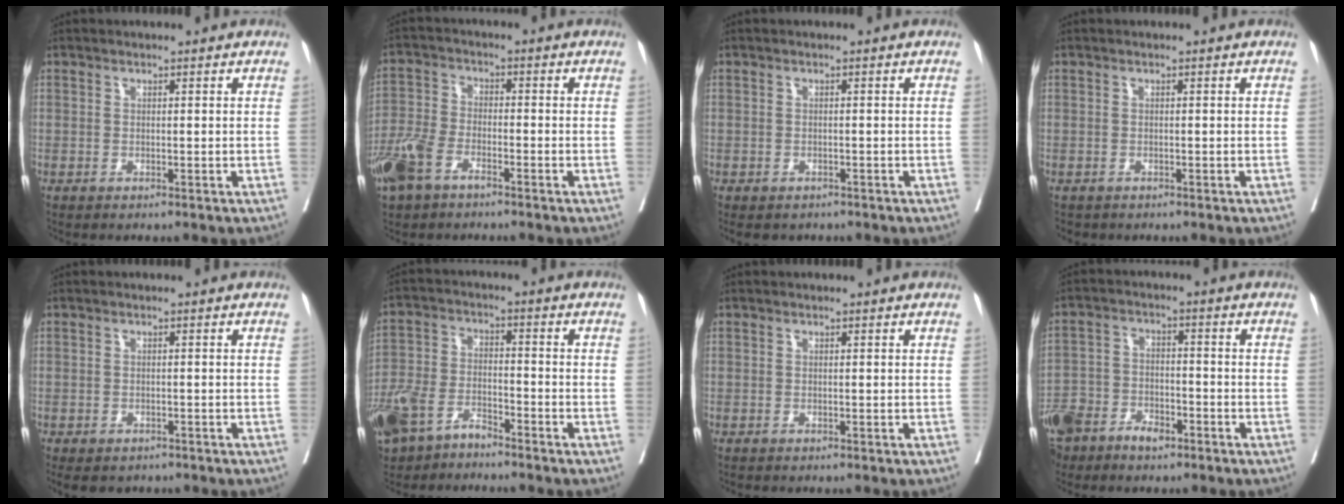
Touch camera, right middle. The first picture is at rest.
{"total": 7.0, "force": [-4.5, 3.2, 4.3], "torque": [-0.111, -0.005, -0.091]}
{"total": 3.8, "force": [-3.1, 1.9, 0.9], "torque": [-0.011, -0.001, -0.039]}
{"total": 1.3, "force": [-1.1, 0.7, 0.1], "torque": [-0.012, -0.002, -0.018]}
{"total": 5.6, "force": [-4.3, 3.0, 1.8], "torque": [-0.030, -0.001, -0.055]}
{"total": 11.2, "force": [-8.5, 4.4, 5.8], "torque": [-0.125, -0.020, -0.163]}
{"total": 0.0}
{"total": 10.2, "force": [-7.2, 5.4, 4.9], "torque": [-0.104, 0.000, -0.130]}